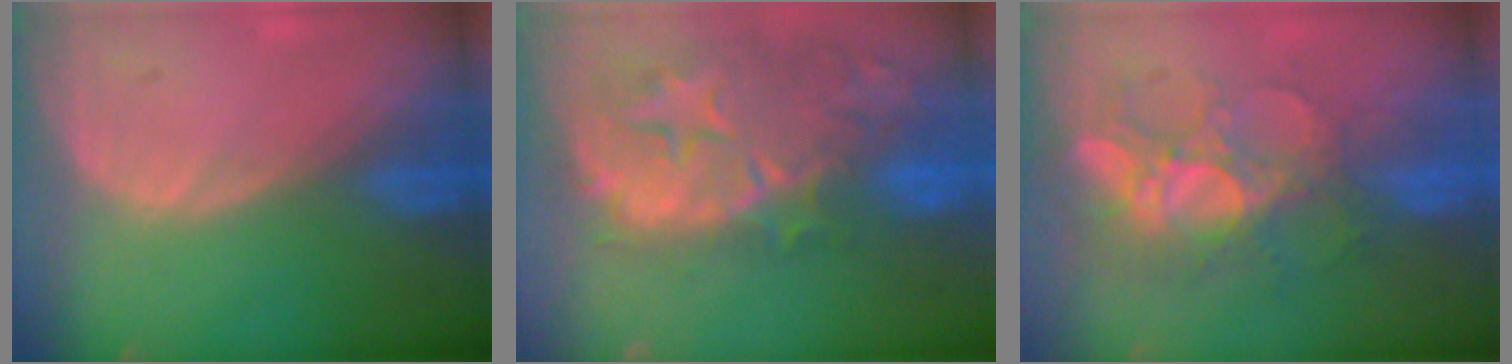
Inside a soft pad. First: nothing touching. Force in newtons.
{"total": 14.2, "press": 12.0, "slide": 7.6}
{"total": 9.8, "press": 8.6, "slide": 4.7}